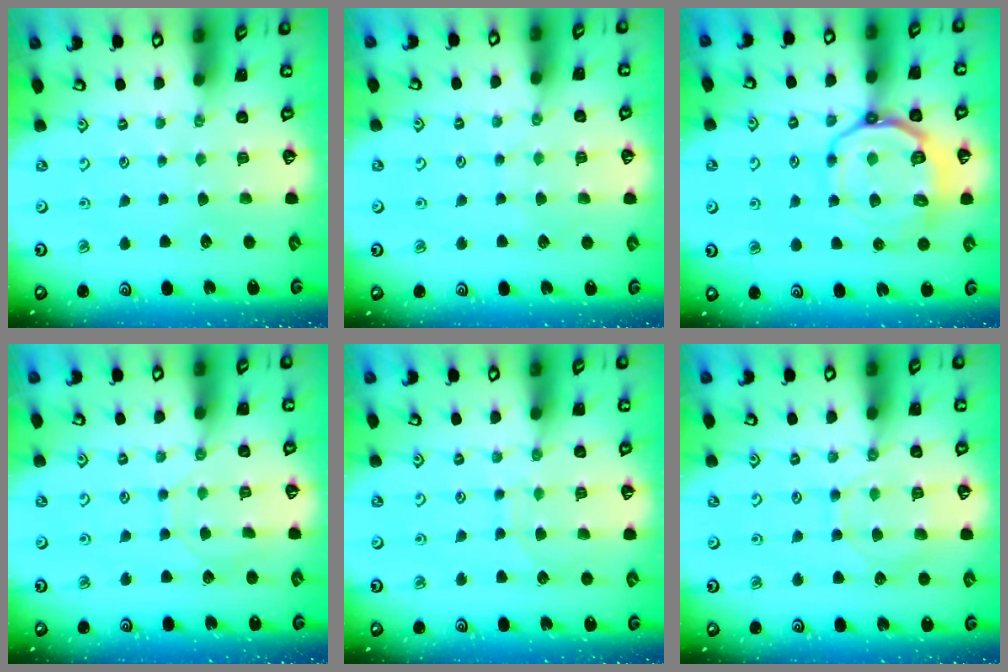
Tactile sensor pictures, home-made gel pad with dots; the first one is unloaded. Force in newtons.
{"total": 3.6, "press": 3.6, "slide": 0.4}
{"total": 13.5, "press": 13.3, "slide": 2.2}
{"total": 6.9, "press": 6.9, "slide": 0.7}
{"total": 6.7, "press": 6.7, "slide": 0.6}
{"total": 9.9, "press": 9.8, "slide": 1.2}